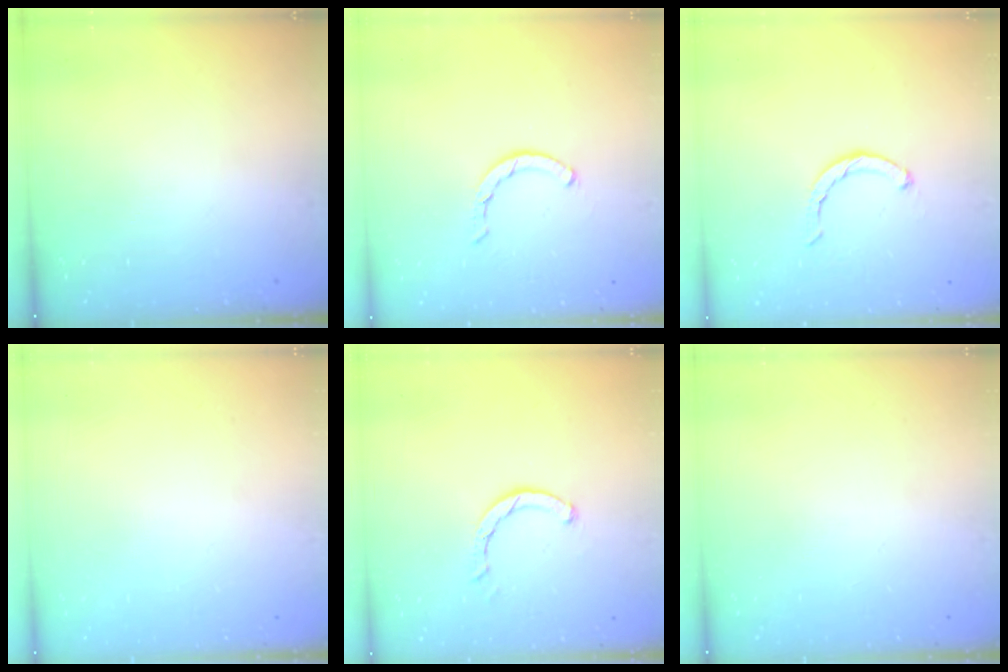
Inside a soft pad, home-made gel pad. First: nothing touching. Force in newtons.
{"total": 2.0, "press": 2.0, "slide": 0.2}
{"total": 2.7, "press": 2.7, "slide": 0.4}
{"total": 2.6, "press": 2.6, "slide": 0.2}
{"total": 2.0, "press": 2.0, "slide": 0.2}
{"total": 0.0}